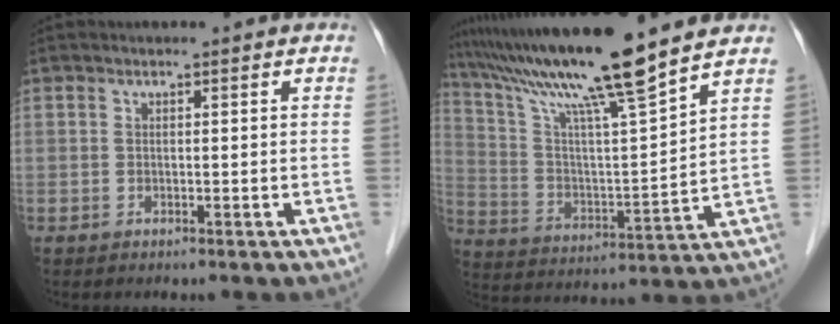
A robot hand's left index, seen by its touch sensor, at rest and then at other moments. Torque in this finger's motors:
{"motor_torque": [0.81, -0.68, 0.98, 0.20]}